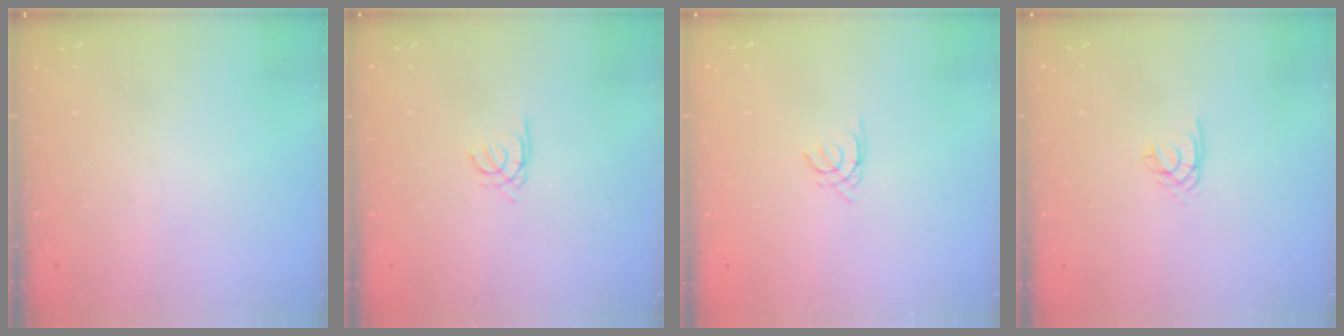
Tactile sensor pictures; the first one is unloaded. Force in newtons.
{"total": 1.5, "press": 1.4, "slide": 0.4}
{"total": 0.5, "press": 0.4, "slide": 0.3}
{"total": 2.0, "press": 1.9, "slide": 0.4}